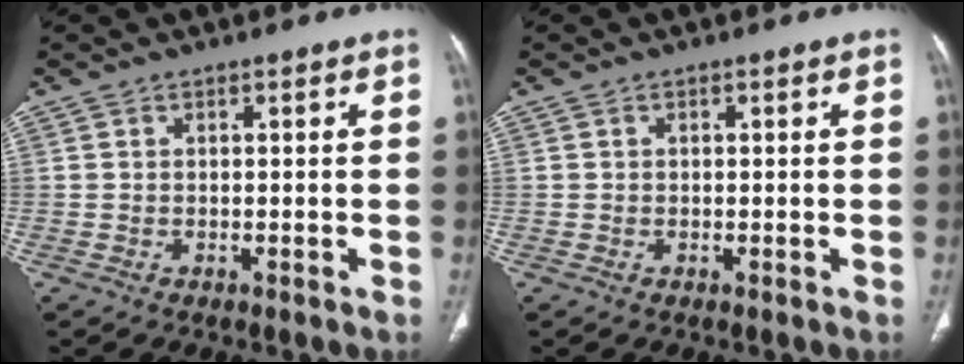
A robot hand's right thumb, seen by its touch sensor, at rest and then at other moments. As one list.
[{"total": 0.0}]